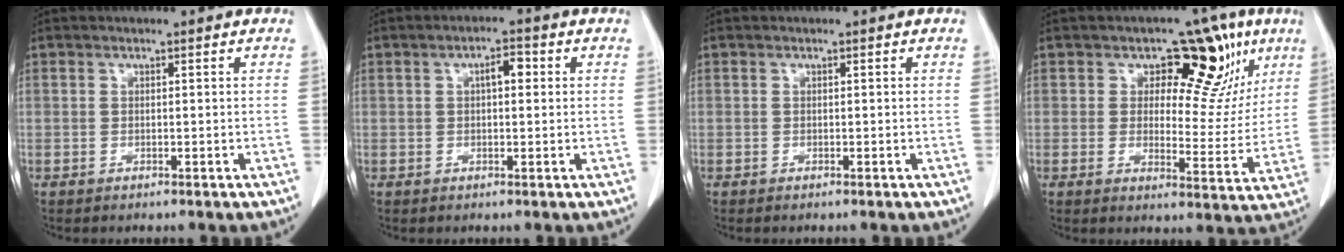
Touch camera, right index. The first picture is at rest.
{"total": 2.9, "force": [0.6, 1.1, 2.6], "torque": [-0.043, 0.010, 0.008]}
{"total": 0.0}
{"total": 12.8, "force": [6.5, 7.1, 8.5], "torque": [-0.077, 0.014, 0.089]}